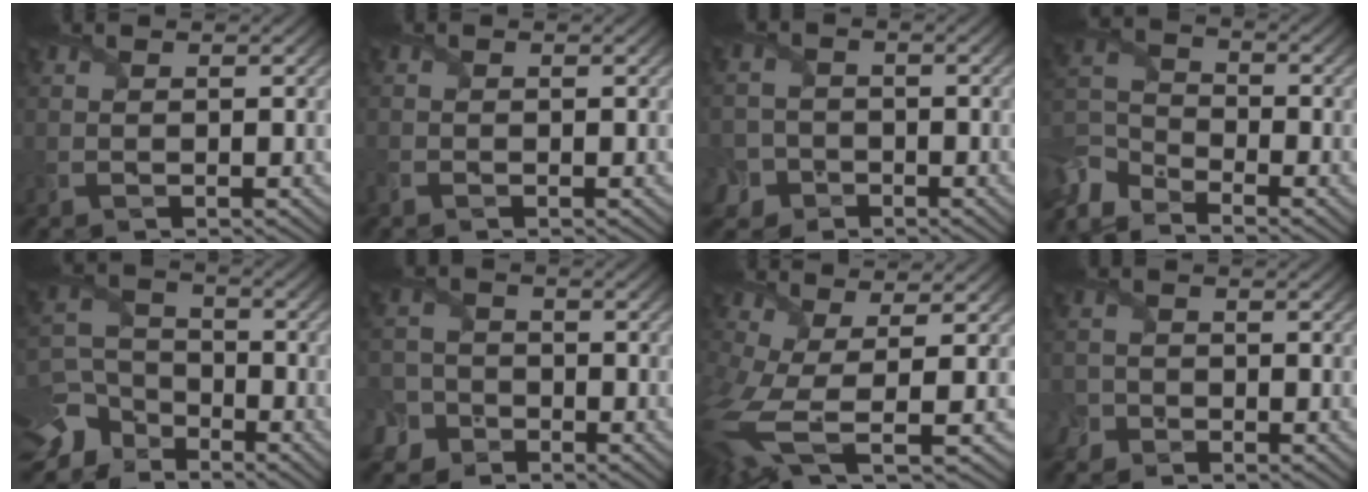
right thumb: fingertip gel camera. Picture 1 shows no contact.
{"total": 0.9, "force": [-0.8, 0.5, 0.2], "torque": [-0.008, -0.003, -0.019]}
{"total": 5.2, "force": [-2.6, 4.3, 1.0], "torque": [-0.019, -0.005, -0.065]}
{"total": 7.0, "force": [-5.7, 2.8, 2.9], "torque": [-0.076, -0.014, -0.132]}
{"total": 10.6, "force": [-6.9, 7.1, 3.8], "torque": [-0.109, -0.032, -0.125]}
{"total": 6.2, "force": [-3.6, 4.8, 1.4], "torque": [-0.026, -0.015, -0.087]}
{"total": 8.6, "force": [-1.3, 3.5, 7.8], "torque": [-0.196, -0.023, -0.024]}
{"total": 2.1, "force": [-1.5, 1.4, 0.1], "torque": [0.003, 0.001, -0.042]}